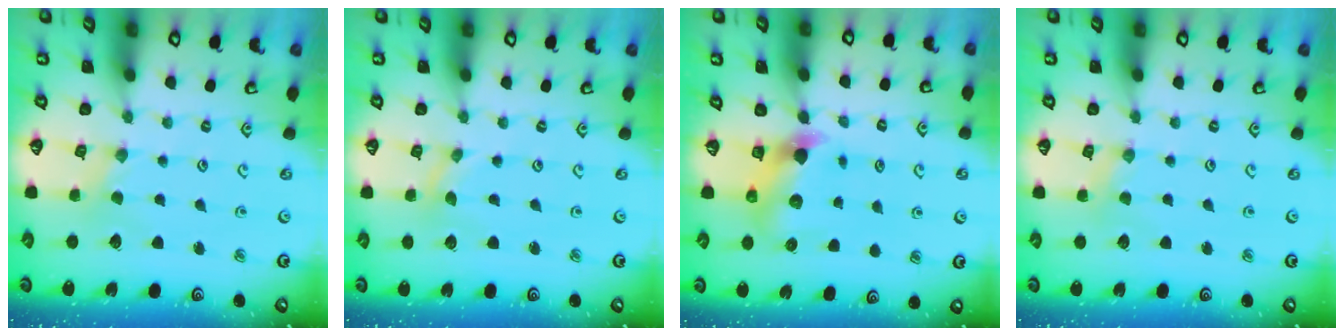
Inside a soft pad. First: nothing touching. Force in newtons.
{"total": 0.0}
{"total": 6.9, "press": 6.9, "slide": 0.5}
{"total": 1.7, "press": 1.7, "slide": 0.3}